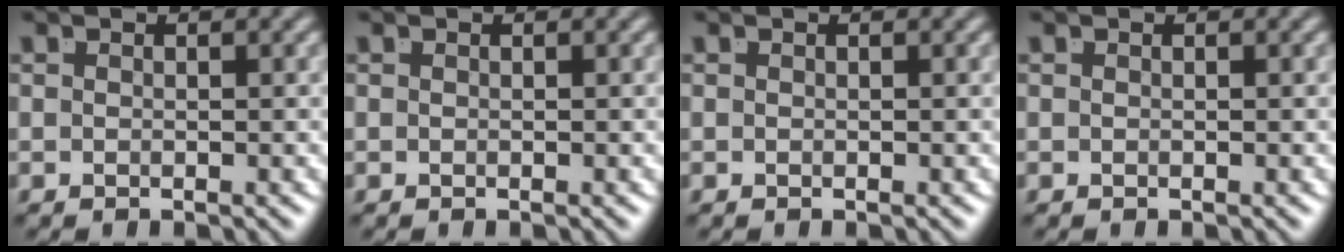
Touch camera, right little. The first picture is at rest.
{"total": 0.0}
{"total": 0.0}
{"total": 0.0}